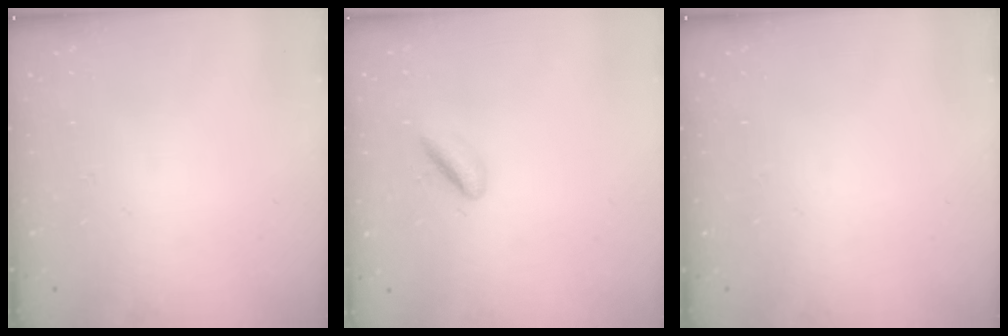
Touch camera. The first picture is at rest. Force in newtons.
{"total": 3.2, "press": 3.2, "slide": 0.1}
{"total": 0.0}